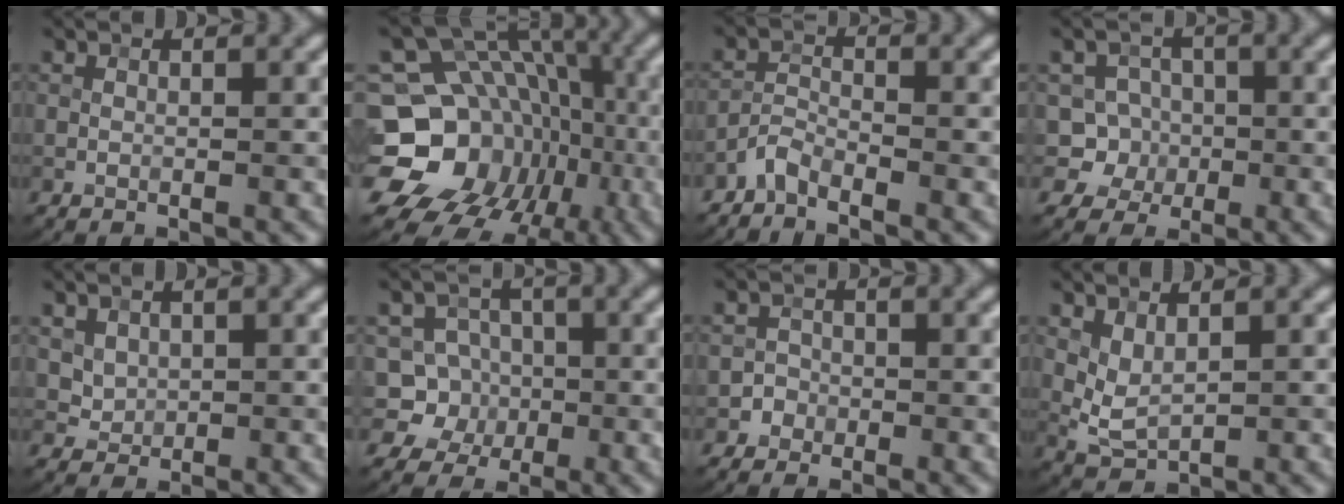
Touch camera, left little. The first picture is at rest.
{"total": 20.1, "force": [-5.3, 17.3, 8.6], "torque": [-0.148, -0.013, -0.094]}
{"total": 1.9, "force": [-1.8, 0.4, 0.6], "torque": [-0.014, 0.005, -0.044]}
{"total": 5.0, "force": [-1.0, 4.8, 1.0], "torque": [0.007, 0.015, -0.039]}
{"total": 2.2, "force": [0.9, 1.7, 0.9], "torque": [-0.022, -0.005, 0.032]}
{"total": 5.7, "force": [-0.8, 5.4, 1.4], "torque": [-0.004, 0.020, -0.039]}
{"total": 1.4, "force": [-0.7, 1.2, -0.2], "torque": [0.019, 0.009, -0.014]}
{"total": 2.3, "force": [1.0, 1.1, 1.7], "torque": [-0.041, -0.006, 0.026]}